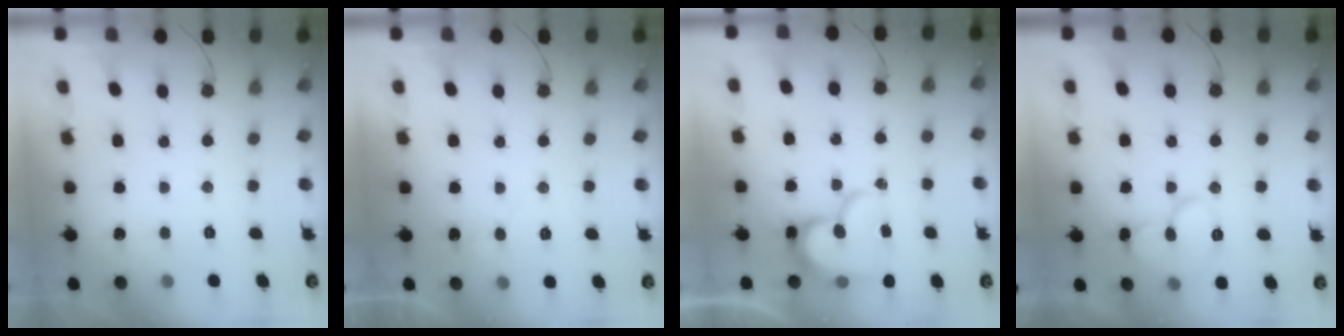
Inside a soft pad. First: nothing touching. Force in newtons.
{"total": 4.7, "press": 4.6, "slide": 0.5}
{"total": 16.2, "press": 16.1, "slide": 1.7}
{"total": 11.4, "press": 11.3, "slide": 1.2}